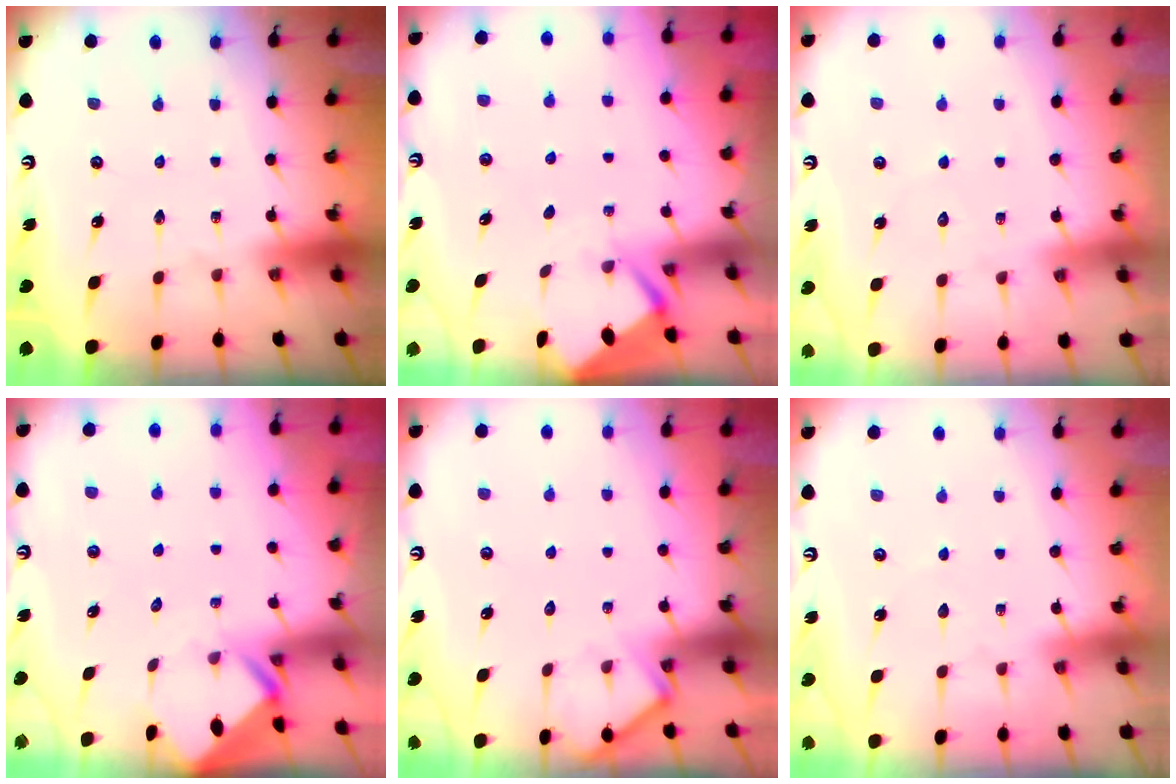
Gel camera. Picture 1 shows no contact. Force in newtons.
{"total": 2.8, "press": 2.8, "slide": 0.3}
{"total": 4.1, "press": 4.0, "slide": 0.5}
{"total": 2.6, "press": 2.6, "slide": 0.1}
{"total": 6.5, "press": 6.5, "slide": 0.5}
{"total": 3.0, "press": 2.9, "slide": 0.4}